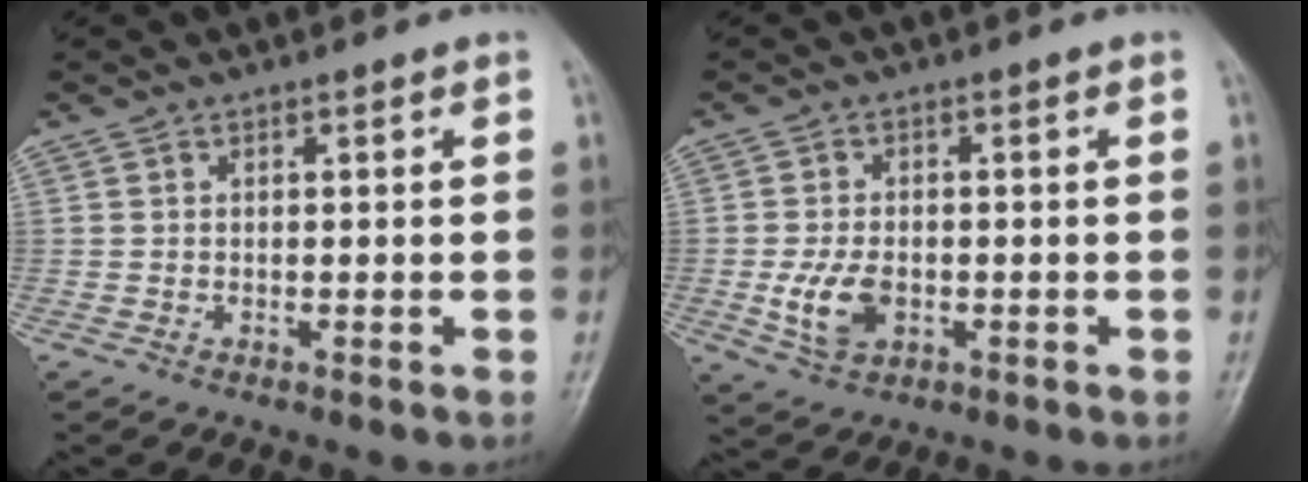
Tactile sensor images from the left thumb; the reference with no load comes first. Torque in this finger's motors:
{"motor_torque": [-0.15, 0.85, 0.68, 0.17, 0.06]}